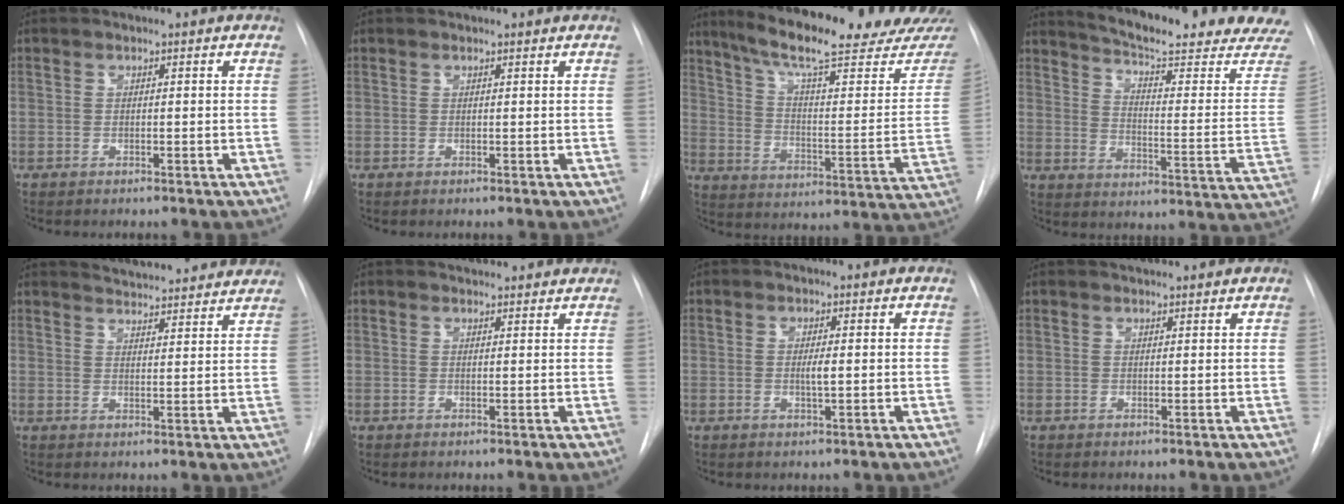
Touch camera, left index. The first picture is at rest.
{"total": 1.8, "force": [1.7, 0.3, 0.5], "torque": [-0.009, 0.009, 0.016]}
{"total": 26.1, "force": [22.3, 2.3, 13.4], "torque": [-0.199, -0.069, 0.297]}
{"total": 22.9, "force": [20.8, 1.1, 9.7], "torque": [-0.139, -0.099, 0.255]}
{"total": 15.1, "force": [14.5, 2.2, 3.6], "torque": [-0.043, -0.013, 0.171]}
{"total": 7.6, "force": [7.3, 1.4, 1.6], "torque": [-0.012, 0.010, 0.073]}
{"total": 1.5, "force": [-0.3, 0.0, 1.4], "torque": [-0.029, -0.006, -0.004]}
{"total": 4.7, "force": [4.4, 0.7, 1.5], "torque": [-0.021, 0.019, 0.049]}